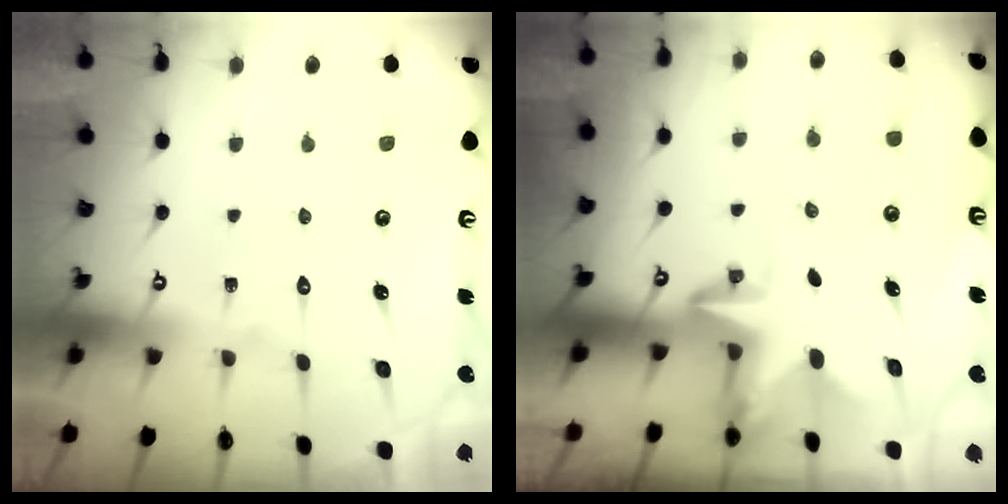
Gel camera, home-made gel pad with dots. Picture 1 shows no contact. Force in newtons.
{"total": 2.9, "press": 2.9, "slide": 0.1}